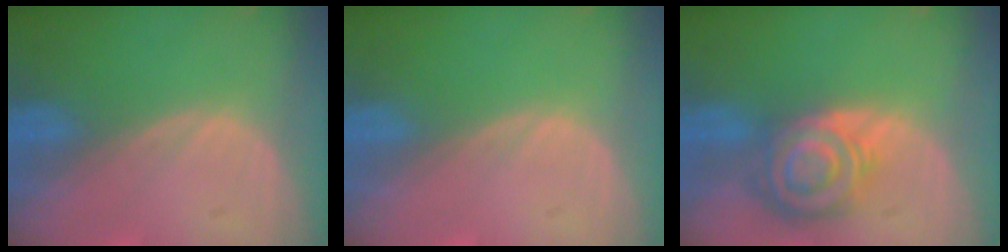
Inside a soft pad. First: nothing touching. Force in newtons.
{"total": 0.0}
{"total": 8.6, "press": 7.5, "slide": 4.3}